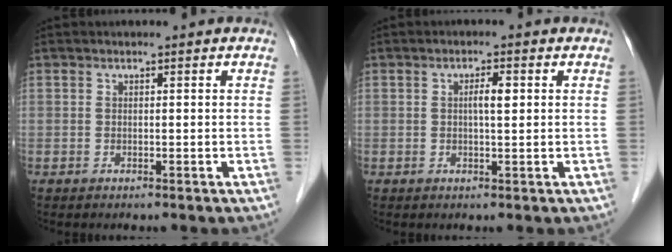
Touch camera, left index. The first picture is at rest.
{"total": 2.2, "force": [0.4, 0.4, 2.2], "torque": [-0.037, 0.003, 0.006]}